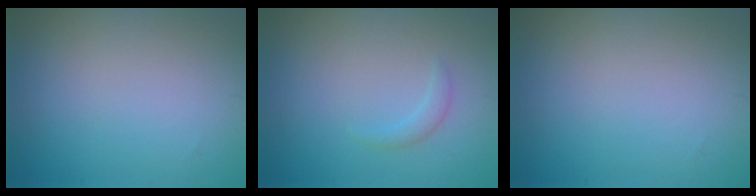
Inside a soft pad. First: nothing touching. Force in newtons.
{"total": 0.9, "press": 0.9, "slide": 0.1}
{"total": 0.0}